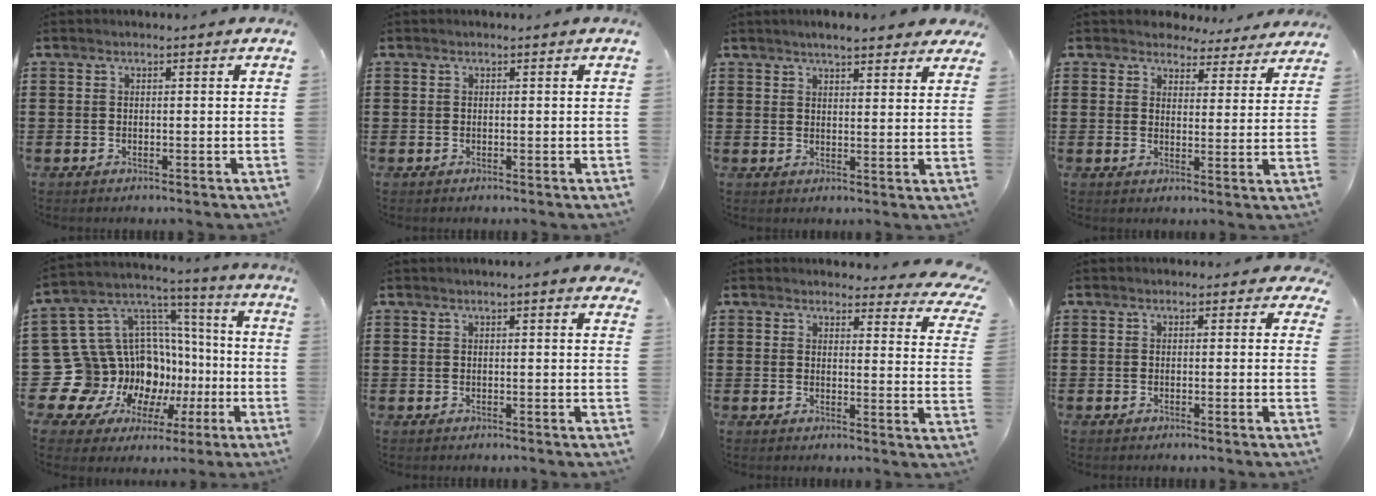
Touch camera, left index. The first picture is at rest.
{"total": 0.0}
{"total": 4.2, "force": [3.8, 0.4, 1.7], "torque": [-0.044, -0.003, 0.069]}
{"total": 4.5, "force": [4.3, 1.2, 0.4], "torque": [-0.019, -0.016, 0.077]}
{"total": 17.2, "force": [-2.7, 15.7, 6.5], "torque": [-0.173, -0.046, 0.016]}
{"total": 1.3, "force": [0.9, -0.1, 0.9], "torque": [-0.019, 0.000, 0.016]}
{"total": 4.0, "force": [3.7, 0.7, 1.4], "torque": [-0.028, -0.018, 0.064]}
{"total": 1.0, "force": [0.0, 0.9, 0.4], "torque": [-0.011, 0.007, -0.003]}